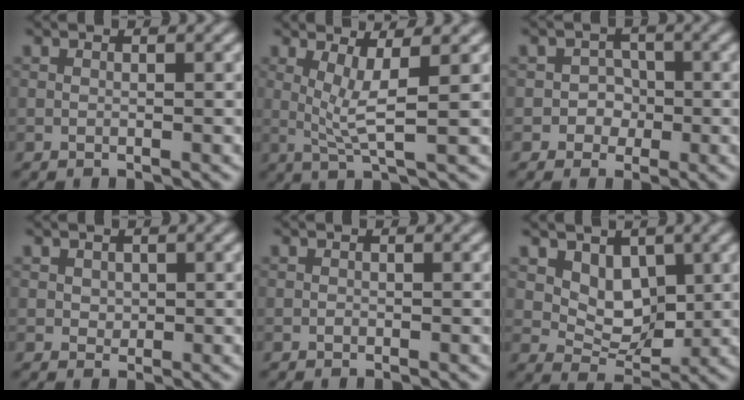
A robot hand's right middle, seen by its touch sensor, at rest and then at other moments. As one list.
[{"total": 3.5, "force": [0.7, 0.6, 3.4], "torque": [-0.070, -0.008, 0.019]}, {"total": 2.4, "force": [-0.6, 2.3, 0.5], "torque": [0.020, 0.005, -0.025]}, {"total": 1.0, "force": [0.3, 0.9, 0.3], "torque": [-0.005, -0.002, 0.008]}, {"total": 0.0}, {"total": 4.0, "force": [1.4, 2.9, 2.4], "torque": [-0.043, -0.016, 0.024]}]